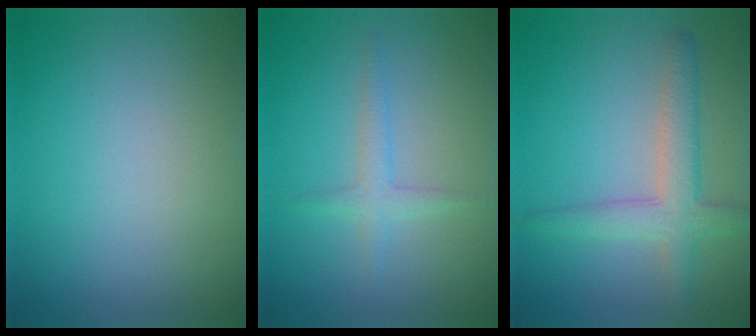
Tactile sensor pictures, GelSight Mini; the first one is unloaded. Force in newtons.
{"total": 1.6, "press": 1.6, "slide": 0.1}
{"total": 3.7, "press": 3.6, "slide": 0.2}